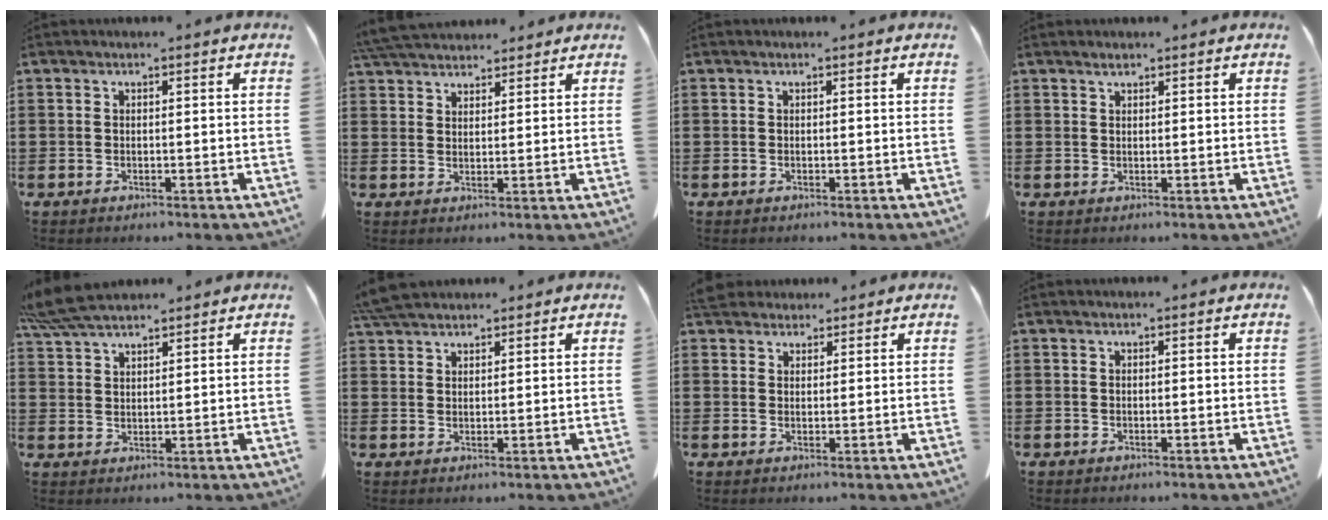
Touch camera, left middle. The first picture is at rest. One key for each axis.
{"total": 5.2, "fx": 4.9, "fy": 1.0, "fz": 1.3, "tx": -0.039, "ty": -0.012, "tz": 0.096}
{"total": 0.0}
{"total": 1.0, "fx": 0.8, "fy": 0.2, "fz": 0.5, "tx": -0.012, "ty": -0.001, "tz": 0.017}
{"total": 6.5, "fx": 5.7, "fy": 1.2, "fz": 2.9, "tx": -0.075, "ty": -0.011, "tz": 0.110}
{"total": 4.6, "fx": 4.2, "fy": 0.9, "fz": 1.5, "tx": -0.042, "ty": -0.005, "tz": 0.083}
{"total": 4.1, "fx": 3.7, "fy": 1.3, "fz": 1.1, "tx": -0.025, "ty": -0.008, "tz": 0.070}
{"total": 0.0}